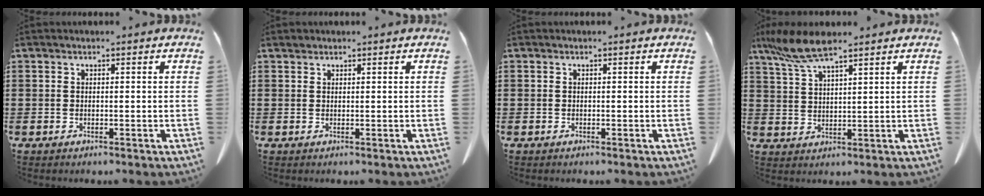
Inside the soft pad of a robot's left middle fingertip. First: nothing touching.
{"total": 0.7, "force": [0.6, 0.3, 0.1], "torque": [-0.006, 0.001, 0.013]}
{"total": 0.0}
{"total": 7.3, "force": [5.3, 1.4, 4.8], "torque": [-0.122, -0.012, 0.094]}